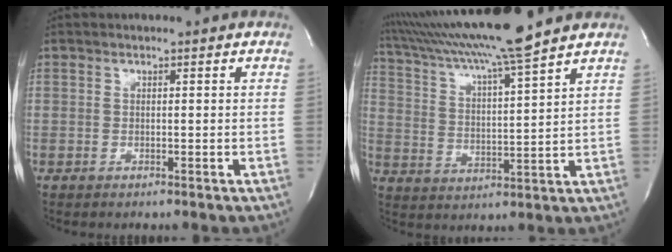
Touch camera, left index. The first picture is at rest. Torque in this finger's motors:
{"motor_torque": [1.25, -0.89, 0.78, 0.14]}